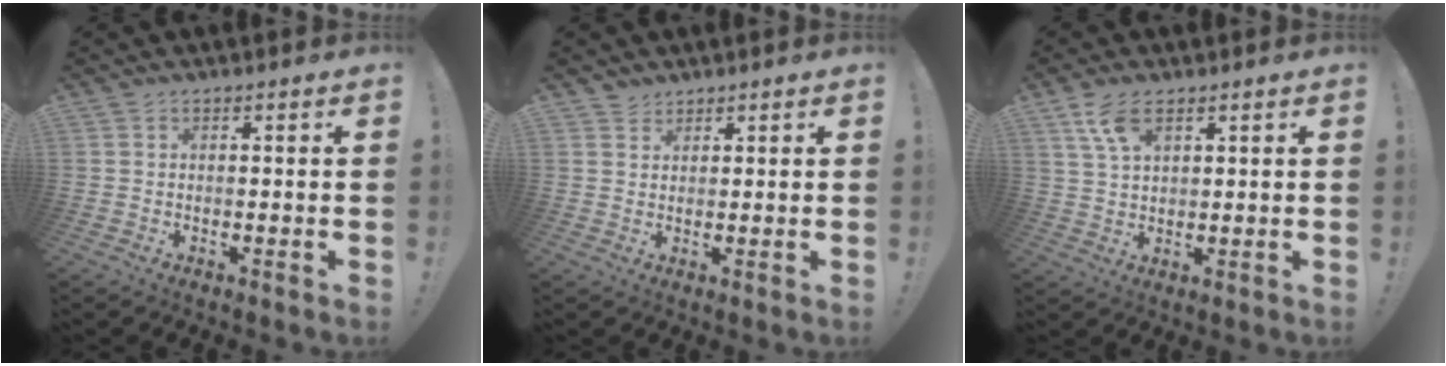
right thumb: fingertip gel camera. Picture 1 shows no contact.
{"total": 2.7, "force": [2.4, 1.2, 0.1], "torque": [0.010, -0.016, 0.044]}
{"total": 7.4, "force": [4.4, 3.5, 4.9], "torque": [-0.086, -0.016, 0.083]}